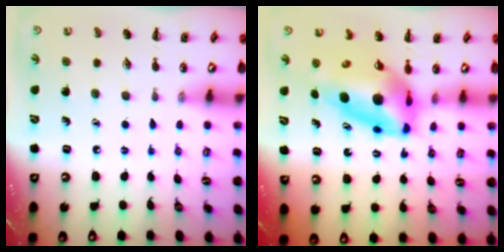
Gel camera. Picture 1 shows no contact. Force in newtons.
{"total": 9.6, "press": 9.1, "slide": 3.0}